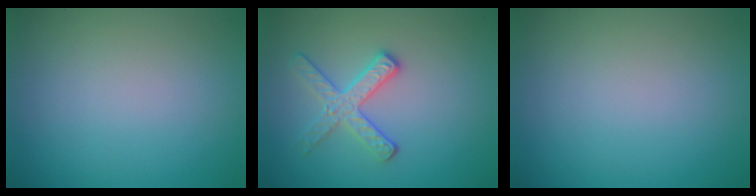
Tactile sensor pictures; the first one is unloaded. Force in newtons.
{"total": 2.8, "press": 2.6, "slide": 1.0}
{"total": 0.0}